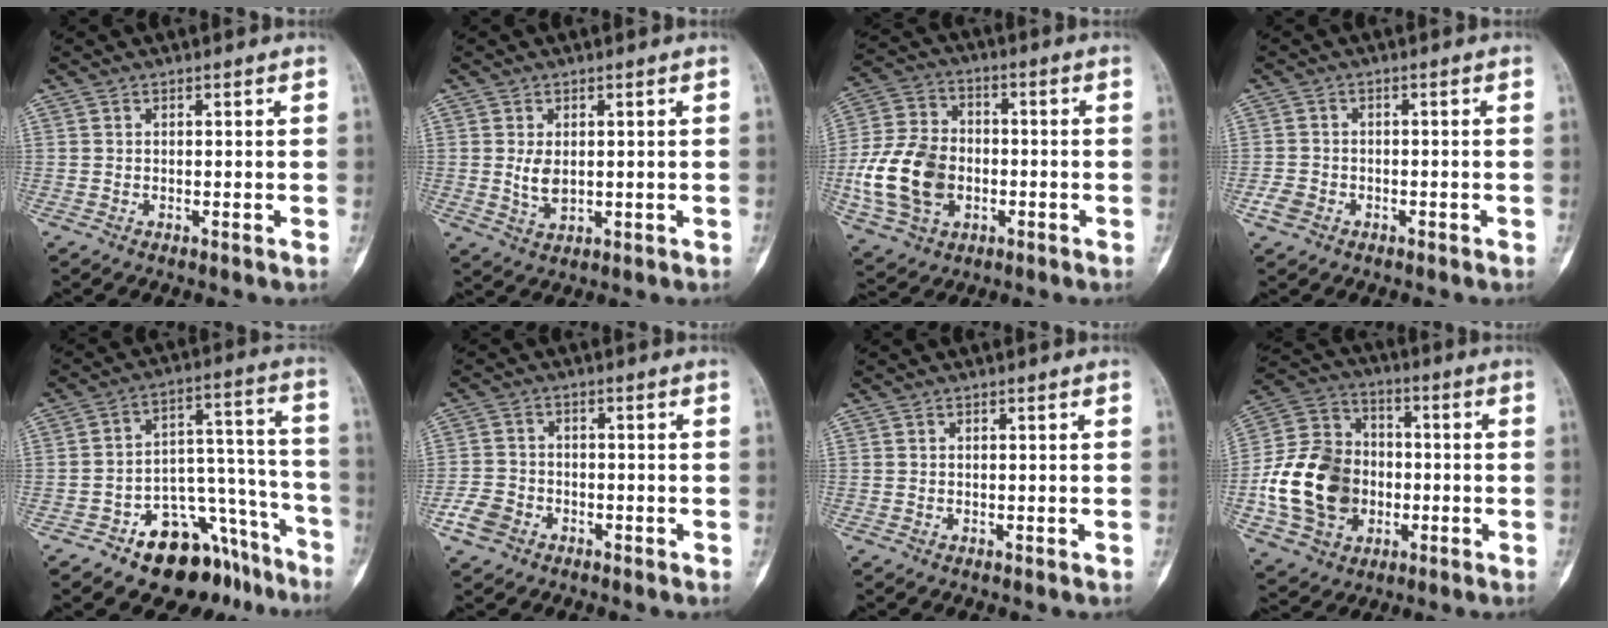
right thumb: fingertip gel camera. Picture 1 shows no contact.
{"total": 4.1, "force": [0.2, 2.7, 3.1], "torque": [-0.048, -0.008, 0.011]}
{"total": 16.9, "force": [-3.4, 12.4, 10.9], "torque": [-0.194, 0.016, -0.060]}
{"total": 3.2, "force": [-1.6, 2.5, 1.2], "torque": [-0.016, 0.013, -0.031]}
{"total": 18.4, "force": [-12.1, 9.9, 9.7], "torque": [-0.062, 0.132, -0.176]}
{"total": 5.4, "force": [-2.9, 4.1, 2.0], "torque": [-0.031, 0.020, -0.054]}
{"total": 0.0}
{"total": 20.0, "force": [-3.8, 15.8, 11.7], "torque": [-0.194, 0.029, -0.062]}